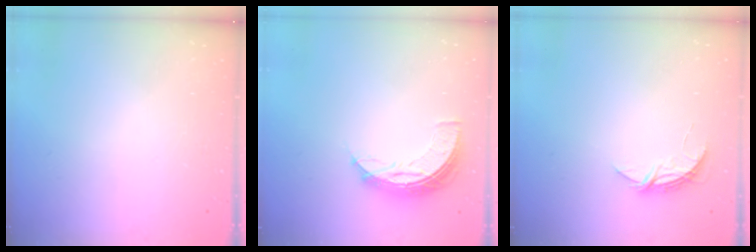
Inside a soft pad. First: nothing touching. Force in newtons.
{"total": 7.7, "press": 7.6, "slide": 0.7}
{"total": 5.0, "press": 5.0, "slide": 0.4}